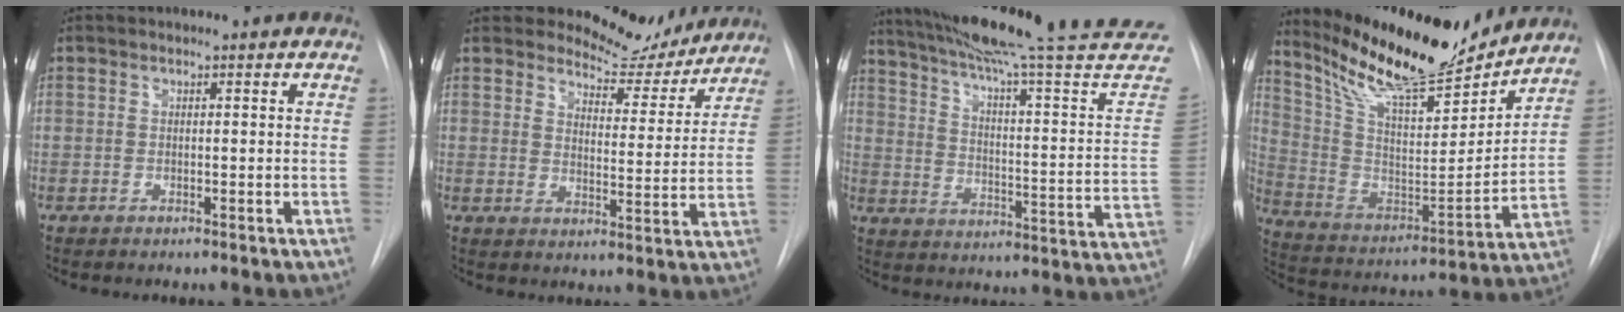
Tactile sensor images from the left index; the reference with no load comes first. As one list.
[{"total": 8.3, "force": [7.9, 2.5, 0.5], "torque": [0.001, -0.029, 0.101]}, {"total": 28.9, "force": [24.7, -0.8, 15.0], "torque": [-0.232, -0.080, 0.327]}, {"total": 20.1, "force": [17.9, 2.9, 8.7], "torque": [-0.166, -0.027, 0.301]}]